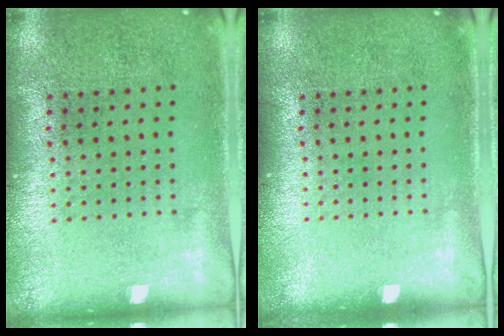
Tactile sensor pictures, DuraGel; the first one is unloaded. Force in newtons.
{"total": 0.0}